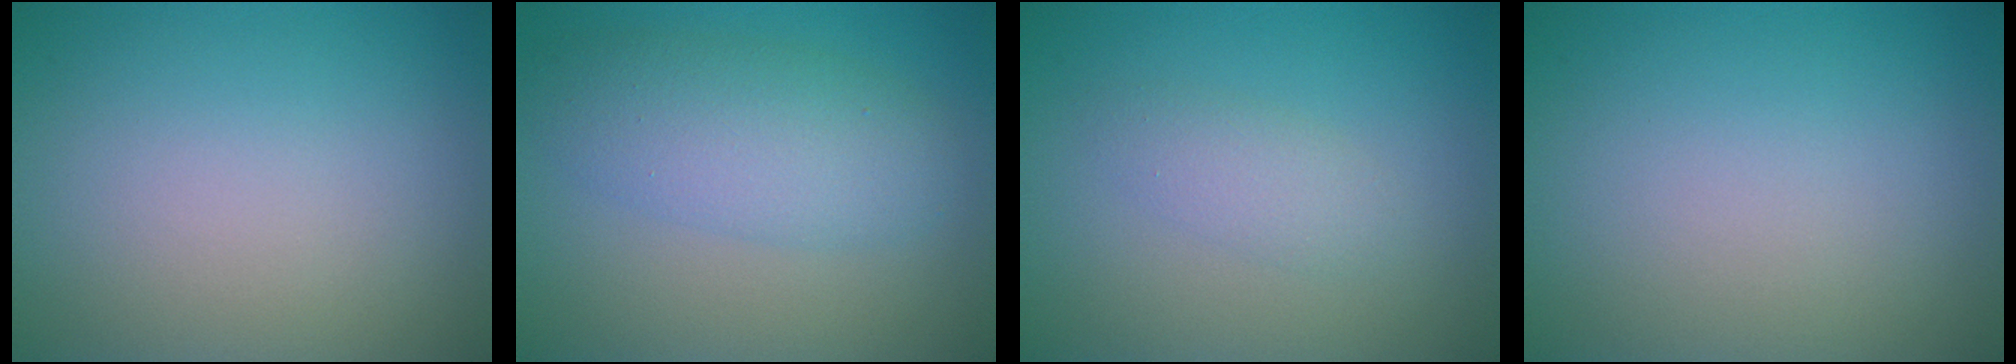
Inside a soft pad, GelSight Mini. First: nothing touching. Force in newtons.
{"total": 5.1, "press": 5.1, "slide": 0.1}
{"total": 1.8, "press": 1.8, "slide": 0.0}
{"total": 0.0}